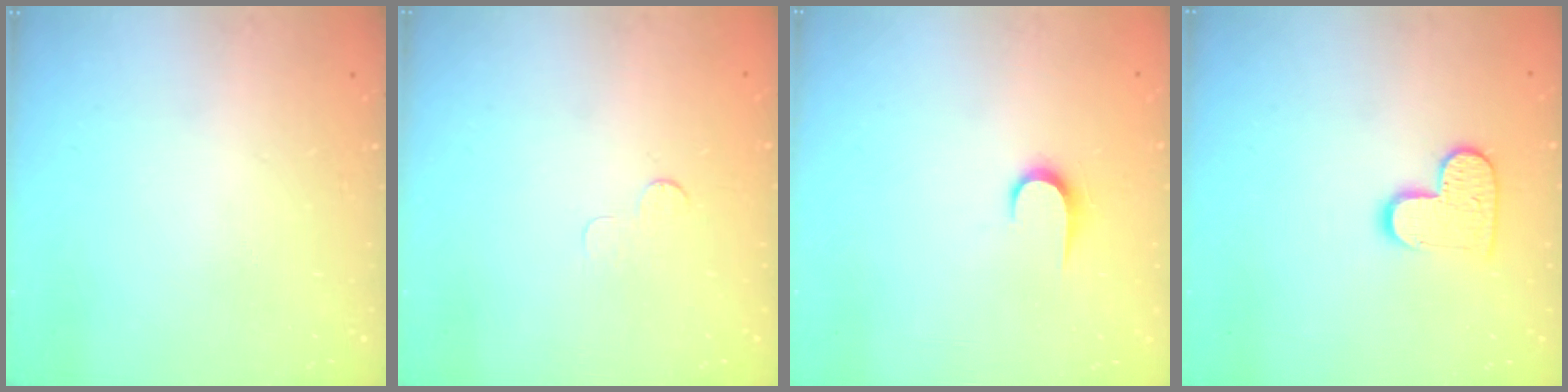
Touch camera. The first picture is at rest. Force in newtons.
{"total": 3.0, "press": 2.9, "slide": 0.3}
{"total": 6.1, "press": 6.1, "slide": 0.6}
{"total": 10.1, "press": 10.1, "slide": 0.3}